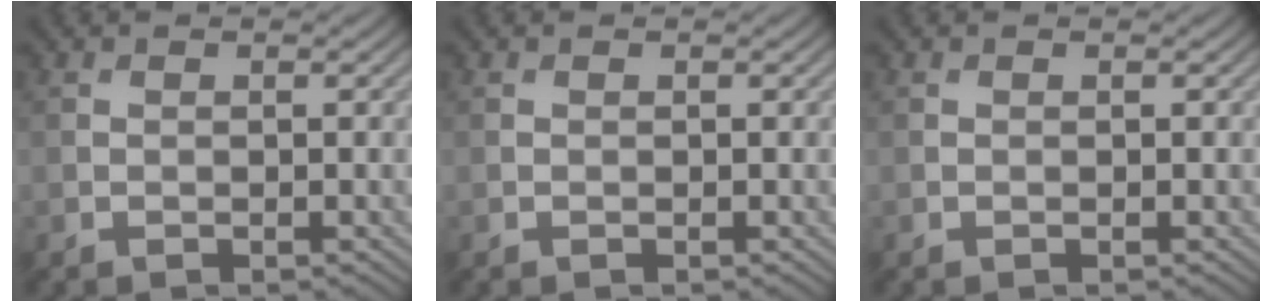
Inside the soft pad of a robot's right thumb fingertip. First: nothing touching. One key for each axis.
{"total": 0.0}
{"total": 0.0}